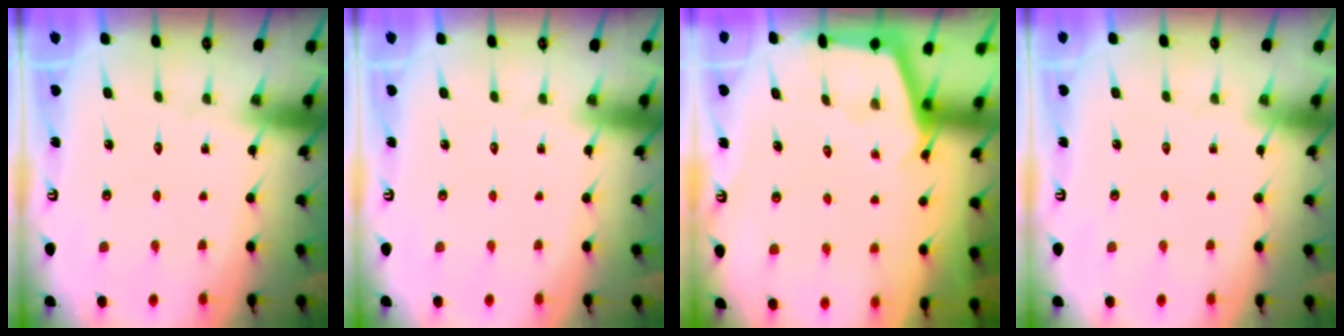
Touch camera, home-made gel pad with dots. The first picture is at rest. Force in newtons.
{"total": 0.0}
{"total": 2.5, "press": 2.5, "slide": 0.1}
{"total": 0.0}